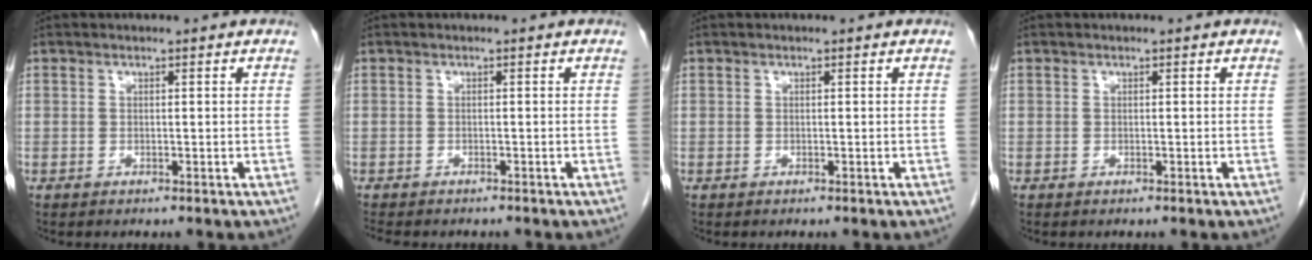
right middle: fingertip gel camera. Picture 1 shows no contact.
{"total": 5.1, "force": [-4.4, 1.6, 2.0], "torque": [-0.031, -0.008, -0.061]}
{"total": 0.0}
{"total": 0.0}